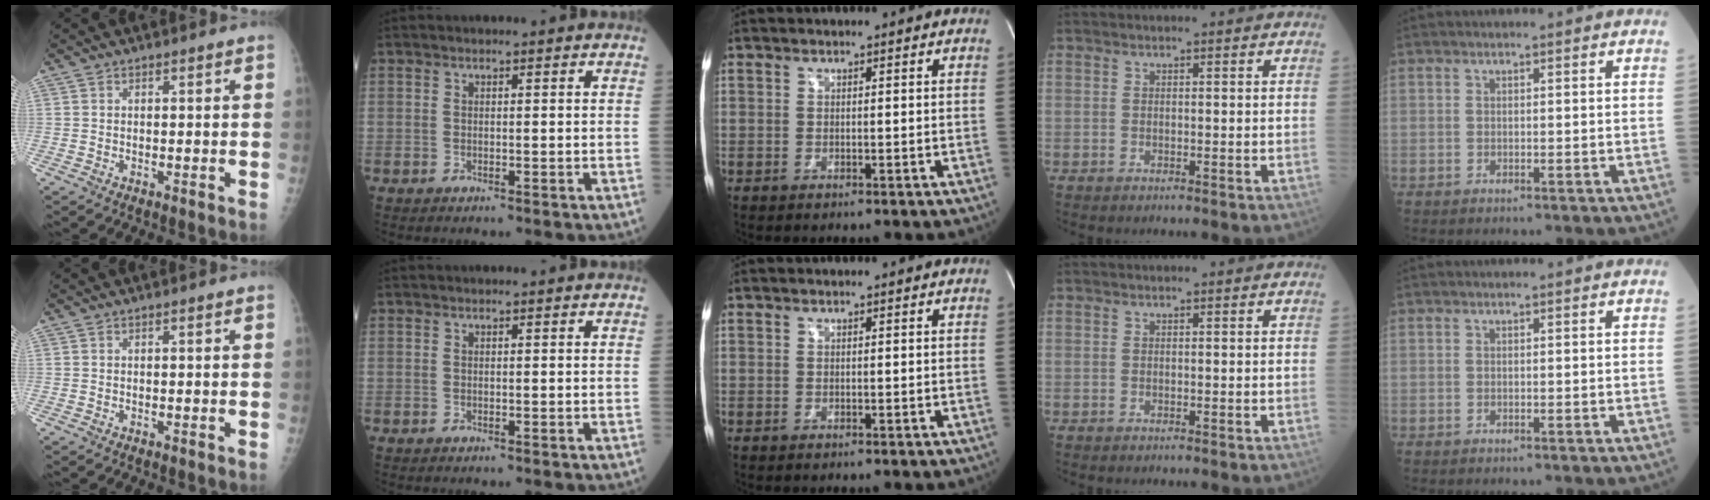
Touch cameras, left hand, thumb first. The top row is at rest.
{}